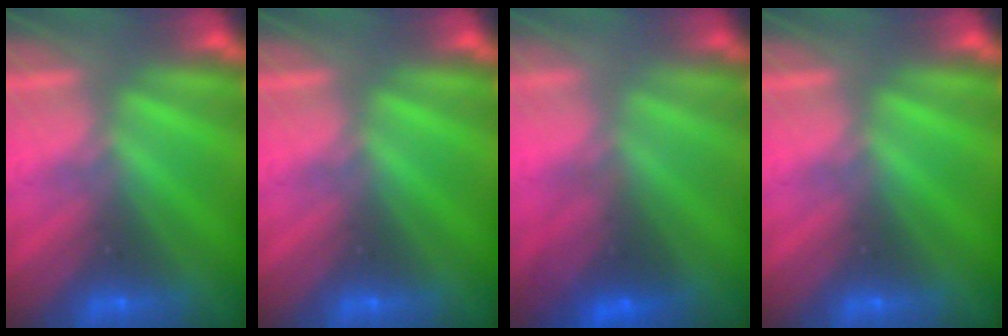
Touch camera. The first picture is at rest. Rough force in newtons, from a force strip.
{"total": 0.0}
{"total": 2.9}
{"total": 0.0}